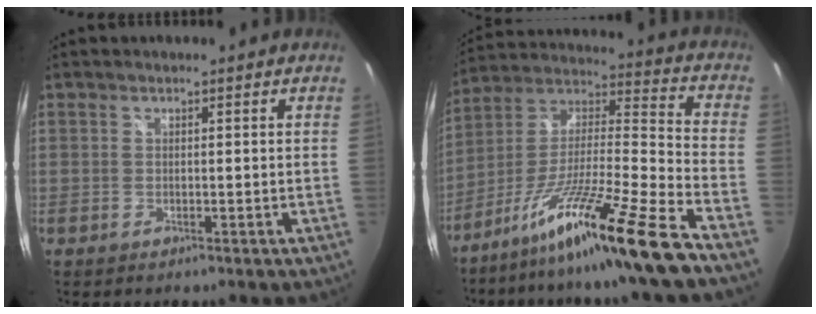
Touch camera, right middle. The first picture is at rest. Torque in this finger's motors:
{"motor_torque": [2.14, 0.00, 0.59, 0.21]}